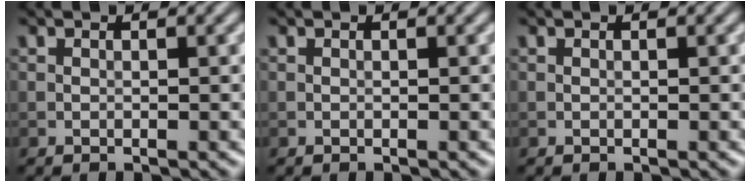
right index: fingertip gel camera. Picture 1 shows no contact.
{"total": 0.0}
{"total": 0.0}